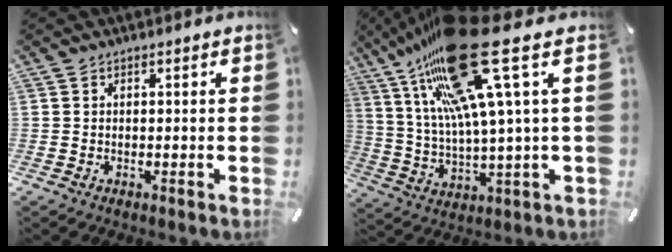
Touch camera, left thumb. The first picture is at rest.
{"total": 25.6, "force": [12.7, 6.9, 21.1], "torque": [-0.402, -0.068, 0.204]}